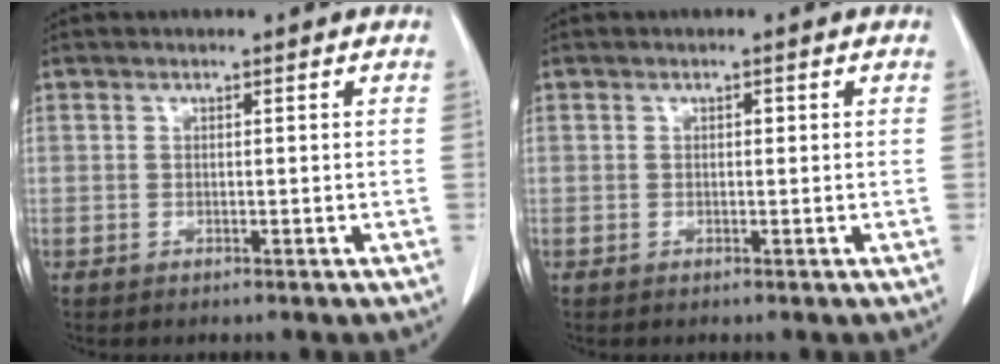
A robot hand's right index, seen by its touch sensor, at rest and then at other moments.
{"total": 0.5, "force": [0.1, 0.3, 0.4], "torque": [-0.005, 0.002, 0.001]}